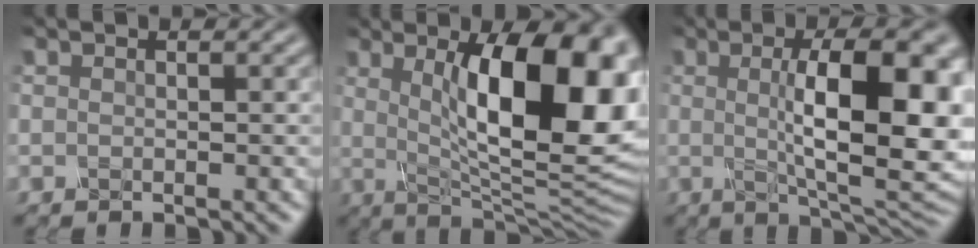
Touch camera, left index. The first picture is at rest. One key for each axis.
{"total": 15.0, "fx": 2.8, "fy": 5.1, "fz": 13.9, "tx": -0.170, "ty": 0.000, "tz": 0.039}
{"total": 12.3, "fx": 1.0, "fy": 3.5, "fz": 11.7, "tx": -0.152, "ty": 0.002, "tz": 0.018}